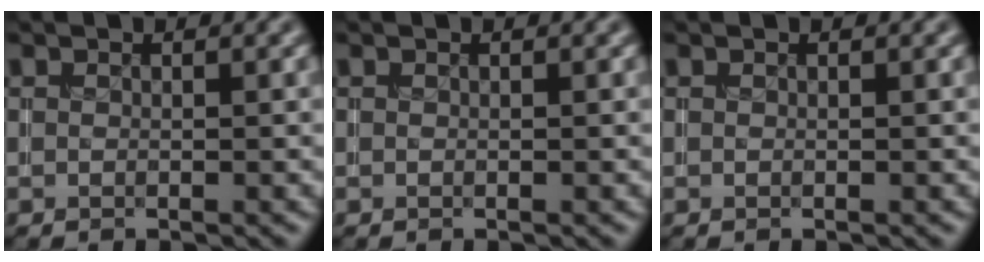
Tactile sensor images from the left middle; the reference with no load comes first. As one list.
[{"total": 0.0}, {"total": 0.0}]